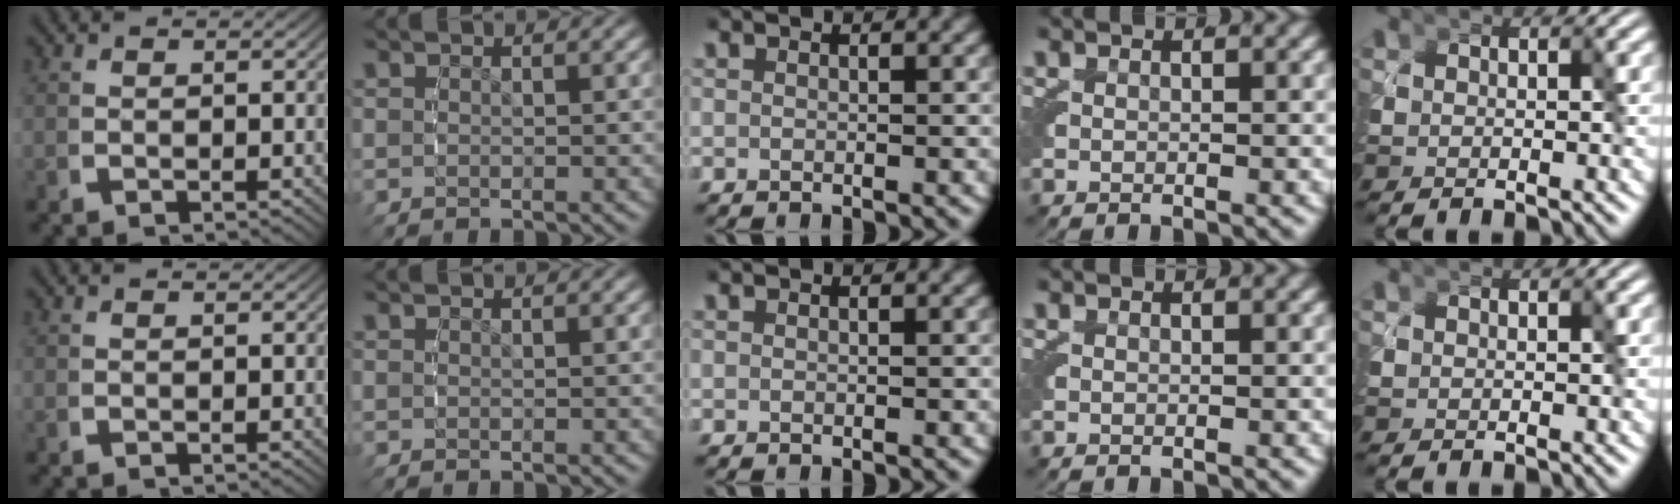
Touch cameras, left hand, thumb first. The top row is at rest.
{}